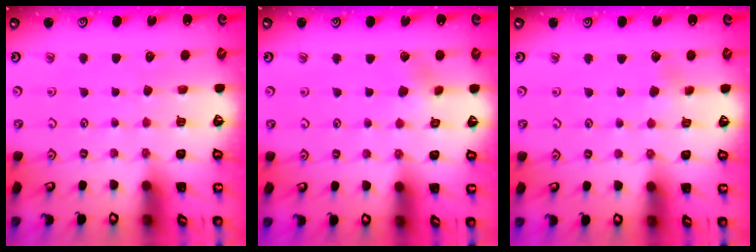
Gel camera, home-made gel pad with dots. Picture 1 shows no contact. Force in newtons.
{"total": 2.5, "press": 2.4, "slide": 0.6}
{"total": 1.8, "press": 1.7, "slide": 0.4}